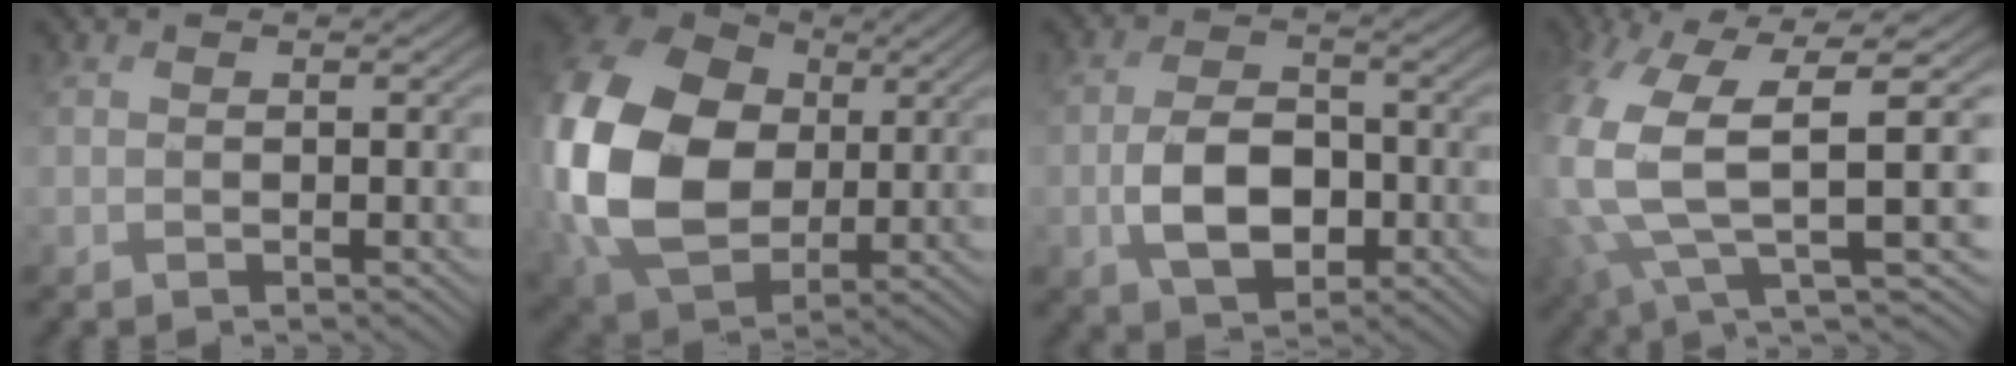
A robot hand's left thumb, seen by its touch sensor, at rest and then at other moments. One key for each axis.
{"total": 19.9, "fx": 1.3, "fy": 15.0, "fz": 13.0, "tx": -0.372, "ty": -0.020, "tz": 0.041}
{"total": 6.6, "fx": -2.1, "fy": 4.2, "fz": 4.6, "tx": -0.092, "ty": -0.003, "tz": -0.040}
{"total": 11.4, "fx": -0.3, "fy": 5.1, "fz": 10.2, "tx": -0.280, "ty": -0.034, "tz": 0.022}